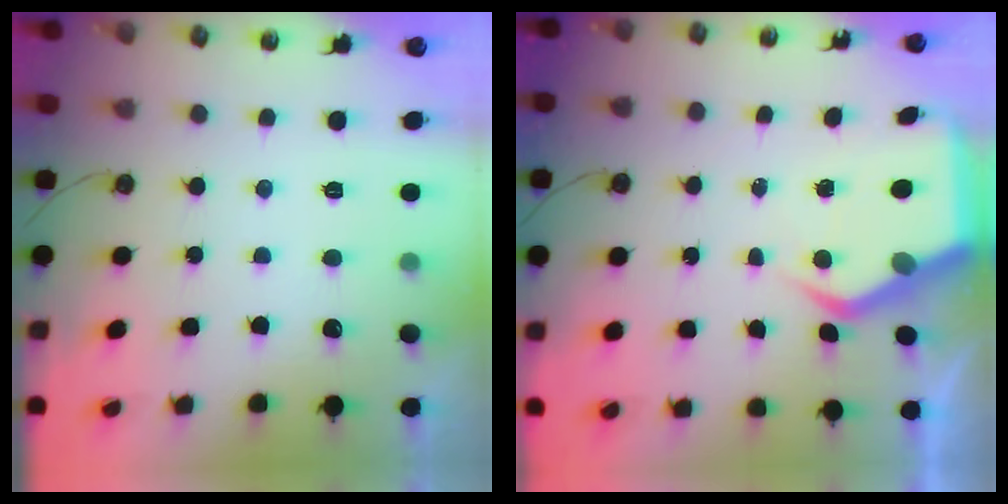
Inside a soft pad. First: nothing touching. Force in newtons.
{"total": 6.7, "press": 6.7, "slide": 0.9}